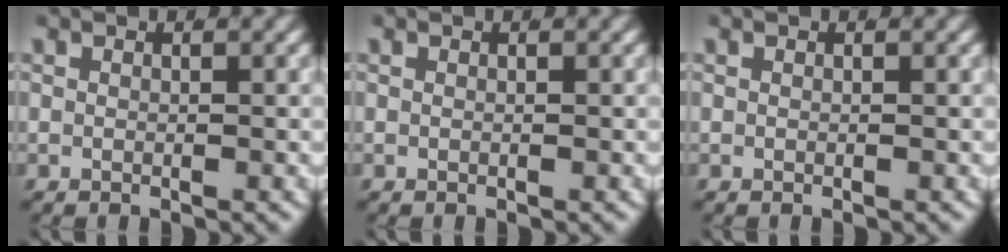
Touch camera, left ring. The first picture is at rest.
{"total": 0.0}
{"total": 0.0}